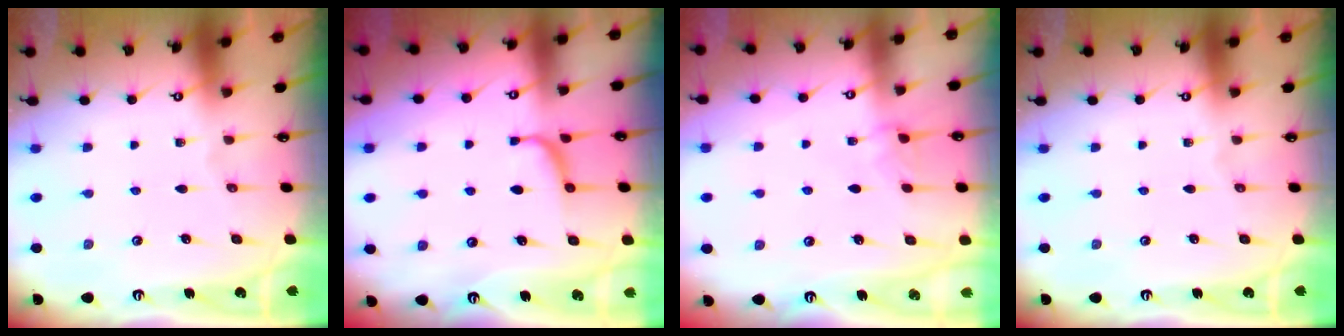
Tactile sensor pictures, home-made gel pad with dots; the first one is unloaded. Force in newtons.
{"total": 1.4, "press": 1.4, "slide": 0.3}
{"total": 1.6, "press": 1.6, "slide": 0.4}
{"total": 0.0}